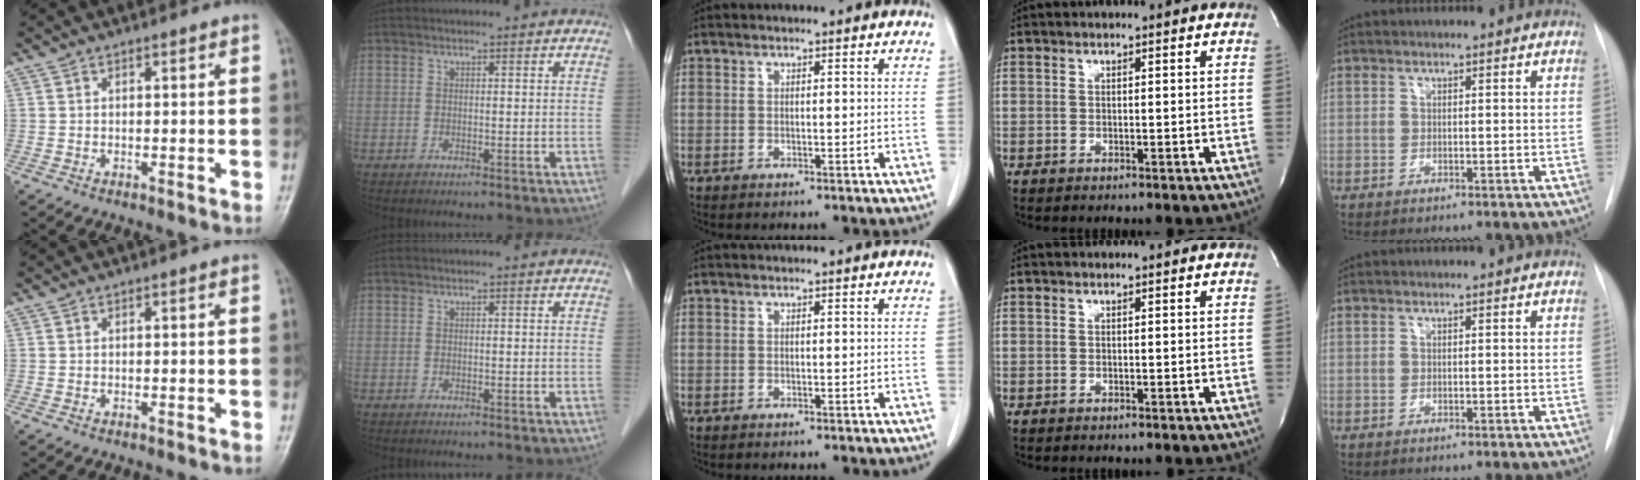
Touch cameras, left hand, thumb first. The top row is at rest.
{}